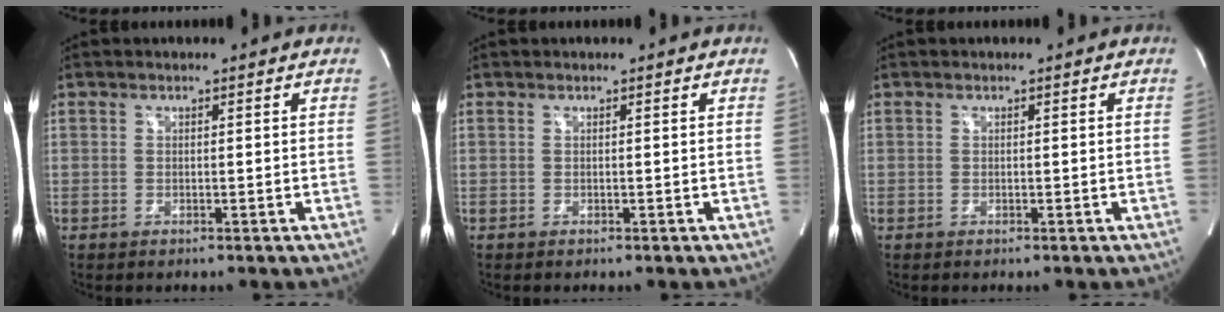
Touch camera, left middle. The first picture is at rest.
{"total": 0.0}
{"total": 0.0}